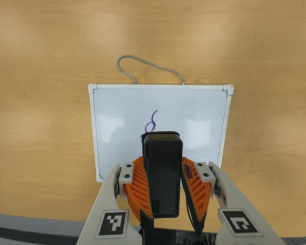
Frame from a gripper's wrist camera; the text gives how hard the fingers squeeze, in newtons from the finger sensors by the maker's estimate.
{"total": 9.3, "left": 7.6, "right": 10.9}